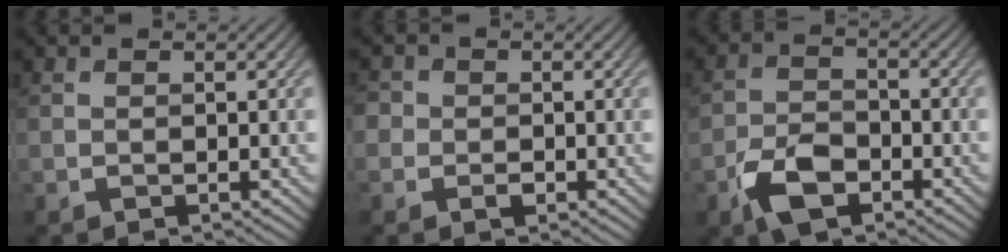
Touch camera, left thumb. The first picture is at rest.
{"total": 2.7, "force": [-0.5, 2.4, 1.0], "torque": [-0.004, 0.002, -0.027]}
{"total": 6.2, "force": [-3.6, 3.5, 3.7], "torque": [-0.076, -0.004, -0.078]}